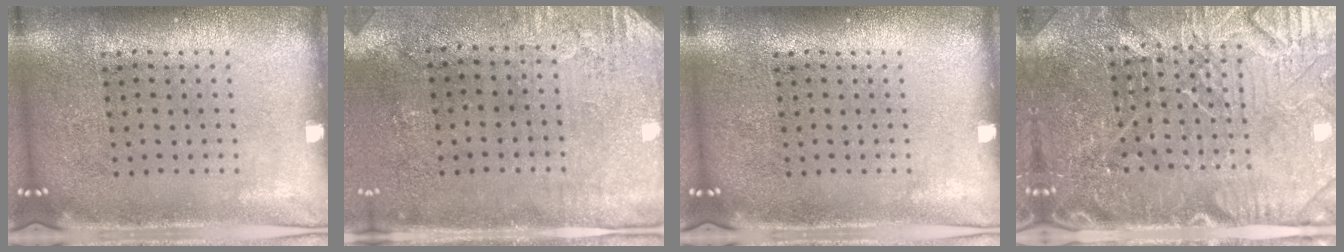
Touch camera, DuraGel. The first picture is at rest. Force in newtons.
{"total": 2.8, "press": 2.4, "slide": 1.5}
{"total": 0.0}
{"total": 4.9, "press": 4.6, "slide": 1.6}